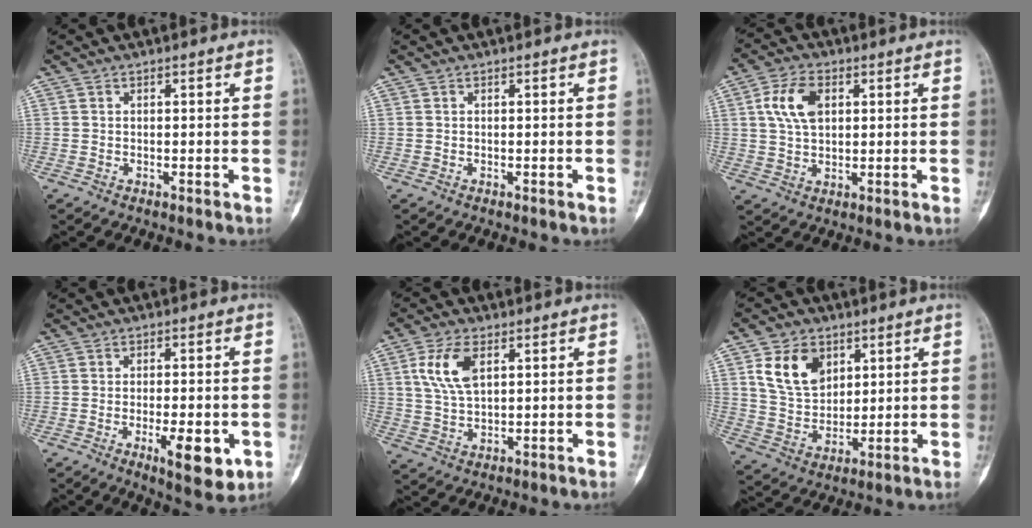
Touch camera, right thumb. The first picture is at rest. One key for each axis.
{"total": 0.0}
{"total": 7.9, "fx": 2.2, "fy": 4.8, "fz": 5.9, "tx": -0.106, "ty": 0.003, "tz": 0.040}
{"total": 9.0, "fx": -2.9, "fy": 3.2, "fz": 7.9, "tx": -0.107, "ty": -0.009, "tz": -0.037}
{"total": 8.1, "fx": 2.9, "fy": 4.1, "fz": 6.4, "tx": -0.128, "ty": -0.006, "tz": 0.058}
{"total": 11.2, "fx": 4.8, "fy": 7.9, "fz": 6.3, "tx": -0.086, "ty": -0.021, "tz": 0.098}